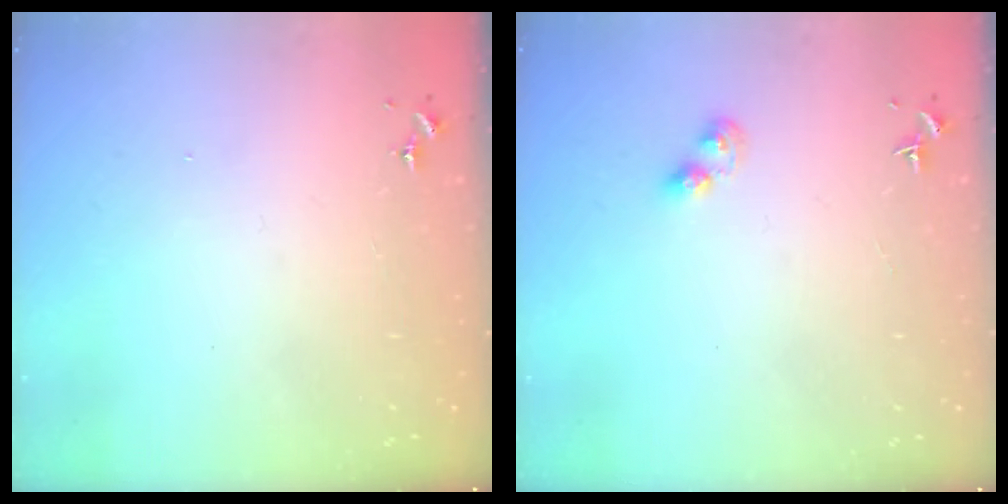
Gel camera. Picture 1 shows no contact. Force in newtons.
{"total": 3.2, "press": 3.2, "slide": 0.4}